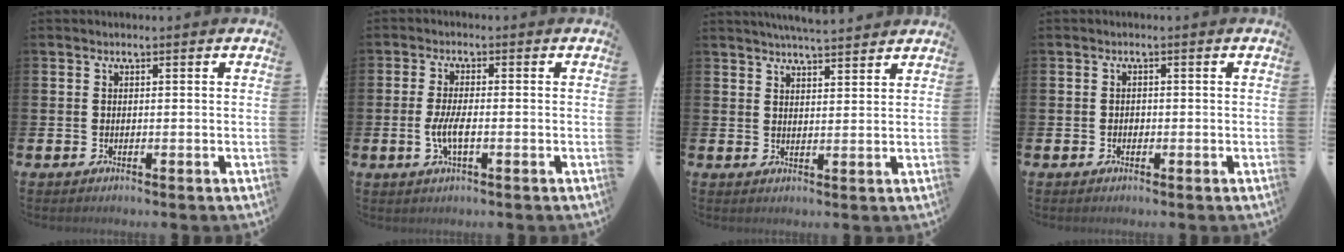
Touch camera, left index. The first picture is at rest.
{"total": 3.6, "force": [-0.8, 1.0, 3.3], "torque": [-0.074, -0.002, -0.020]}
{"total": 4.8, "force": [4.7, 0.0, 0.9], "torque": [-0.023, -0.019, 0.085]}
{"total": 0.8, "force": [-0.4, 0.7, 0.2], "torque": [-0.008, 0.005, -0.007]}